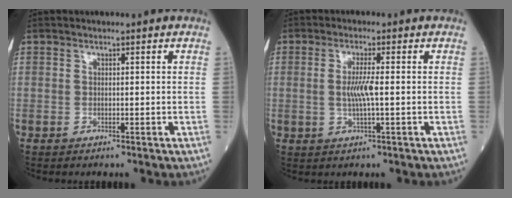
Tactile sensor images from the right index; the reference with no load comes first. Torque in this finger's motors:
{"motor_torque": [0.07, -0.03, 0.00, 0.02]}